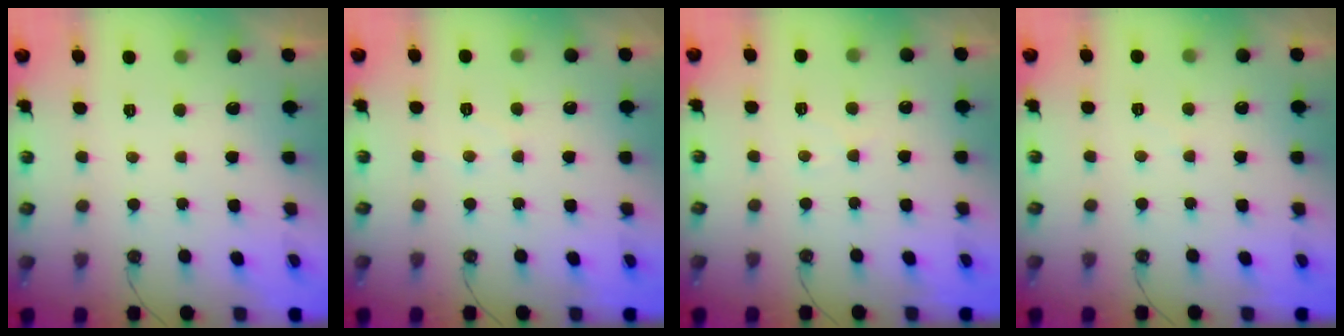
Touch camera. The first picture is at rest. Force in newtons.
{"total": 4.3, "press": 4.2, "slide": 0.9}
{"total": 4.6, "press": 4.5, "slide": 0.5}
{"total": 3.8, "press": 3.8, "slide": 0.6}